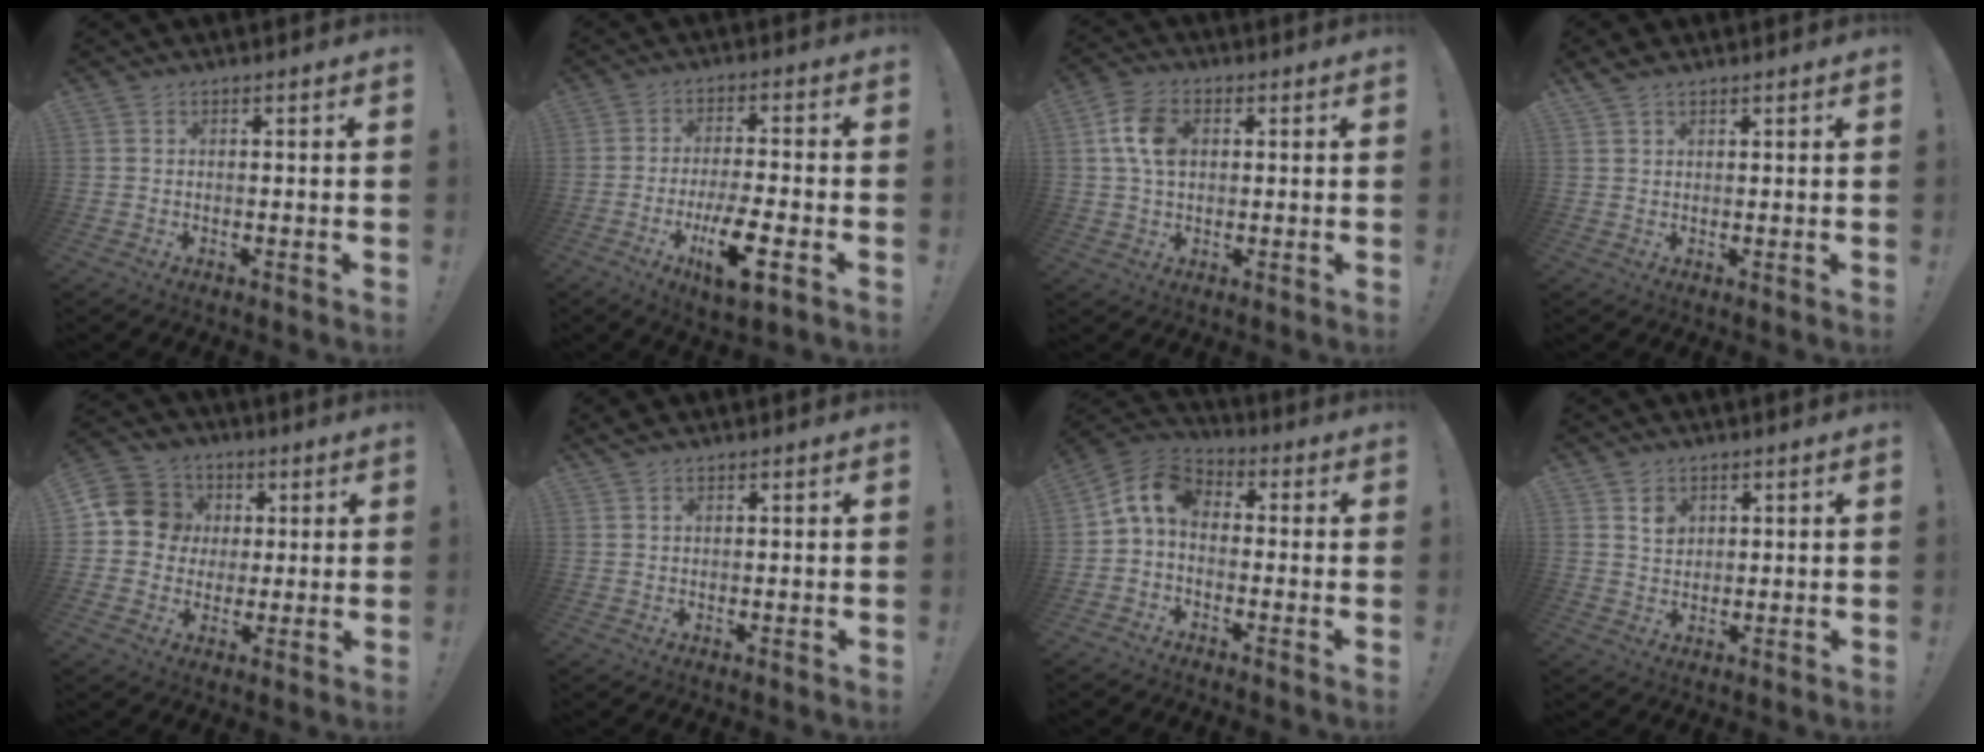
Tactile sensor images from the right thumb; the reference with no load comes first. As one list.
[{"total": 11.5, "force": [-5.0, 3.0, 10.0], "torque": [-0.166, 0.009, -0.082]}, {"total": 9.9, "force": [1.9, 7.1, 6.6], "torque": [-0.120, 0.012, 0.038]}, {"total": 2.6, "force": [2.0, 1.2, 1.1], "torque": [-0.017, -0.005, 0.038]}, {"total": 11.6, "force": [1.8, 10.8, 3.8], "torque": [-0.048, 0.006, 0.037]}, {"total": 1.1, "force": [0.9, 0.5, 0.4], "torque": [-0.005, -0.002, 0.016]}, {"total": 8.9, "force": [0.0, 5.7, 6.8], "torque": [-0.146, 0.021, 0.004]}, {"total": 4.2, "force": [2.2, 3.4, 0.8], "torque": [0.008, -0.017, 0.036]}]